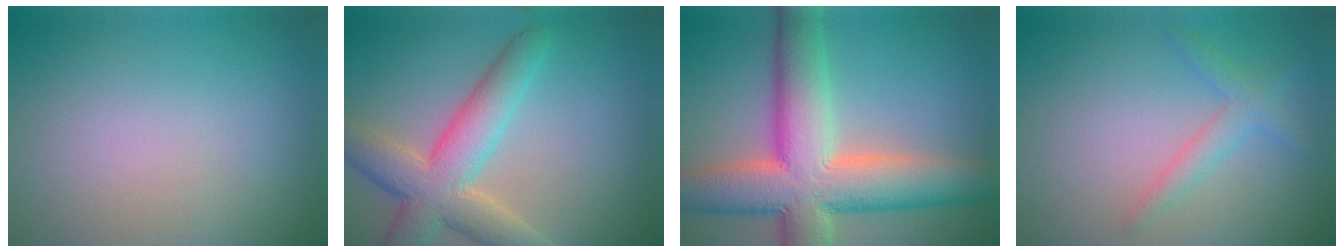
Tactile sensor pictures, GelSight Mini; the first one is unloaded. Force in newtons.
{"total": 6.9, "press": 6.9, "slide": 0.4}
{"total": 12.0, "press": 12.0, "slide": 1.1}
{"total": 2.2, "press": 2.2, "slide": 0.0}